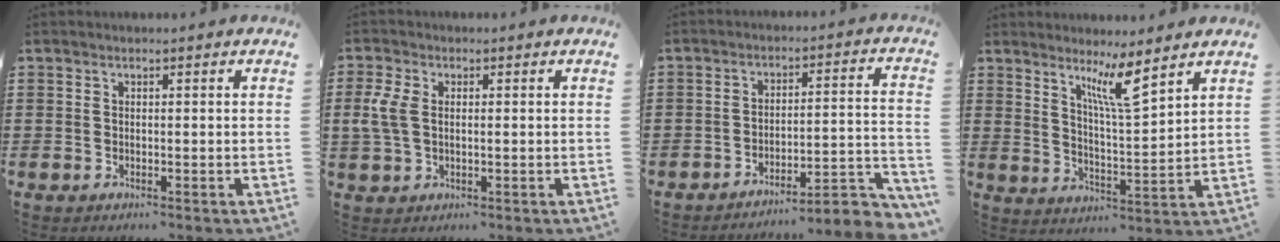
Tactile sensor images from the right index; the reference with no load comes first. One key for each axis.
{"total": 4.6, "fx": 0.4, "fy": 2.7, "fz": 3.7, "tx": -0.098, "ty": 0.003, "tz": -0.001}
{"total": 4.6, "fx": -4.2, "fy": 0.1, "fz": 1.9, "tx": -0.032, "ty": -0.013, "tz": -0.087}
{"total": 7.5, "fx": 5.2, "fy": 0.4, "fz": 5.4, "tx": -0.111, "ty": -0.019, "tz": 0.087}